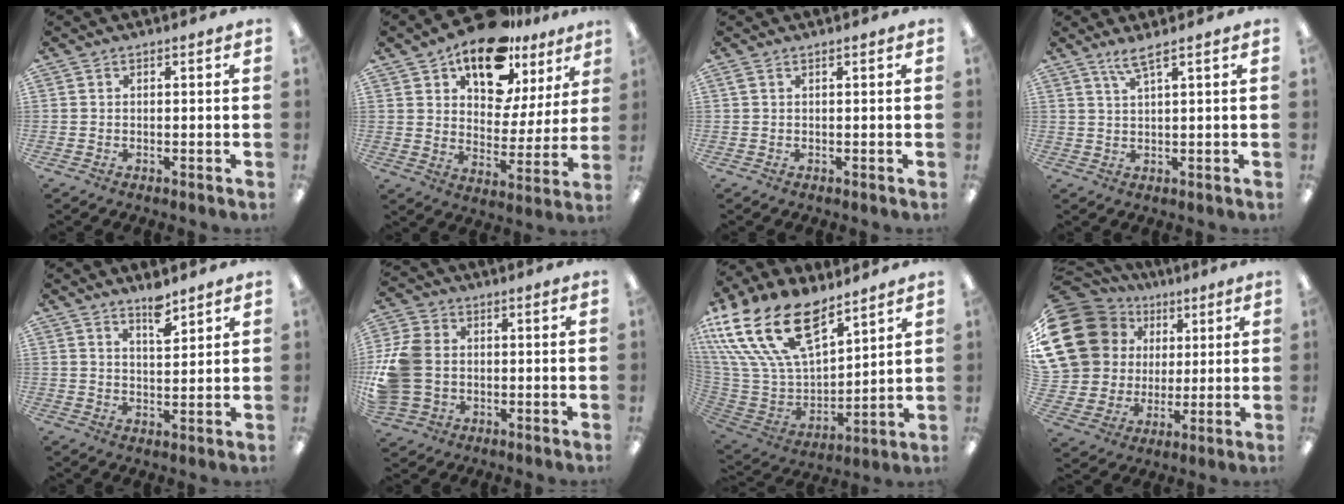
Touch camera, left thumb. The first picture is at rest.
{"total": 17.2, "force": [12.4, 8.6, 8.3], "torque": [-0.135, -0.073, 0.218]}
{"total": 0.8, "force": [0.4, 0.3, 0.6], "torque": [-0.013, 0.002, 0.007]}
{"total": 3.6, "force": [2.8, 0.0, 2.3], "torque": [-0.054, -0.003, 0.049]}
{"total": 5.7, "force": [4.5, 1.9, 3.0], "torque": [-0.036, -0.029, 0.074]}
{"total": 13.4, "force": [0.0, 10.6, 8.1], "torque": [-0.181, 0.021, 0.004]}
{"total": 25.3, "force": [15.5, 13.2, 15.1], "torque": [-0.318, -0.097, 0.279]}
{"total": 20.7, "force": [6.8, 16.9, 9.9], "torque": [-0.213, -0.018, 0.146]}